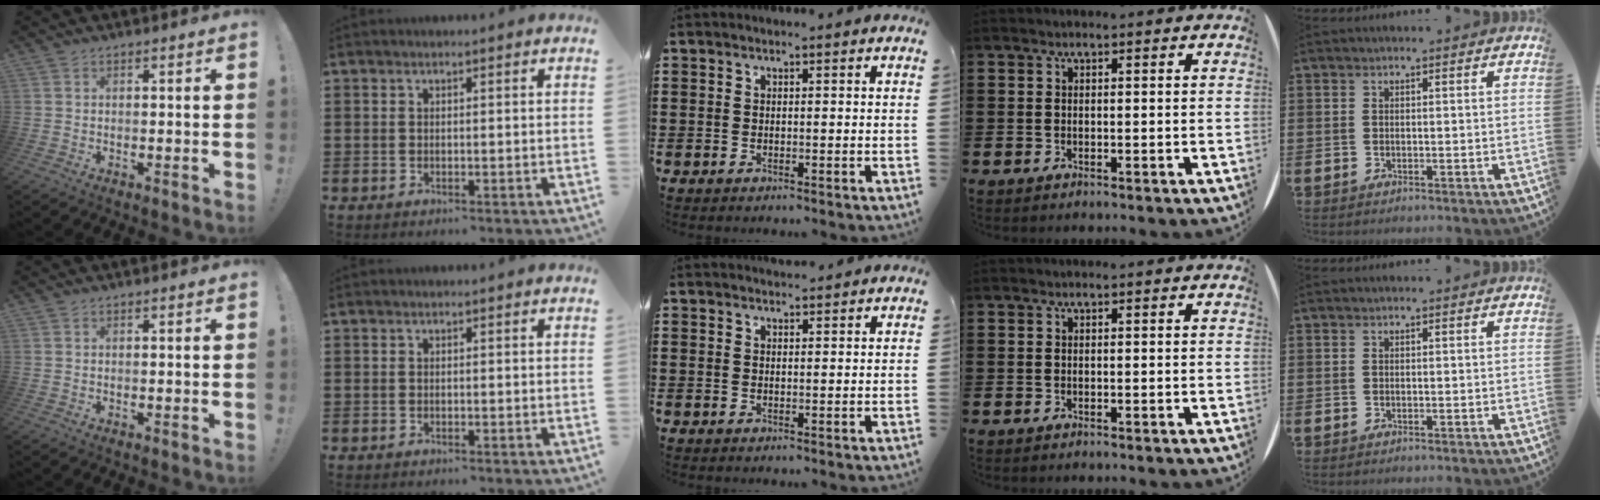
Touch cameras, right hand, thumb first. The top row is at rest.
{"middle": {"total": 1.2, "force": [1.1, 0.3, 0.0], "torque": [-0.003, 0.000, 0.022]}}